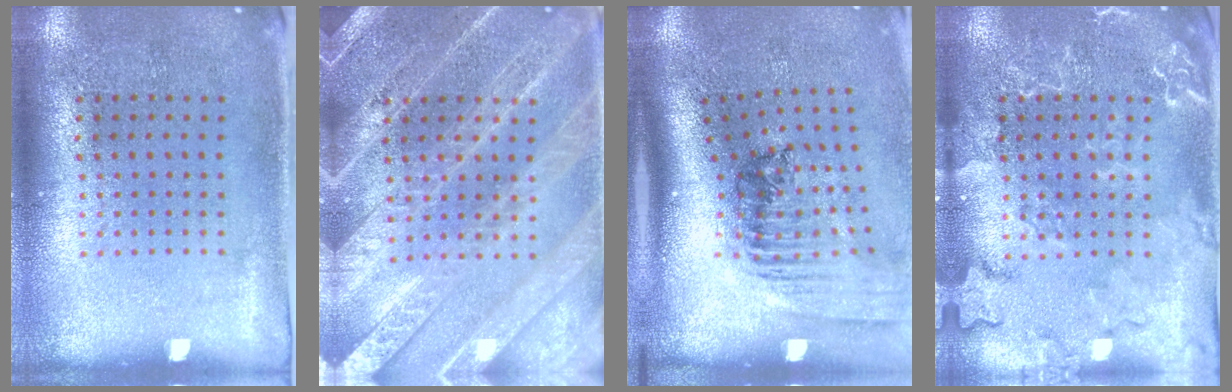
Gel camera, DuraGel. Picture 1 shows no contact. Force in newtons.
{"total": 4.0, "press": 3.9, "slide": 0.6}
{"total": 2.0, "press": 1.4, "slide": 1.4}
{"total": 3.4, "press": 3.4, "slide": 0.5}